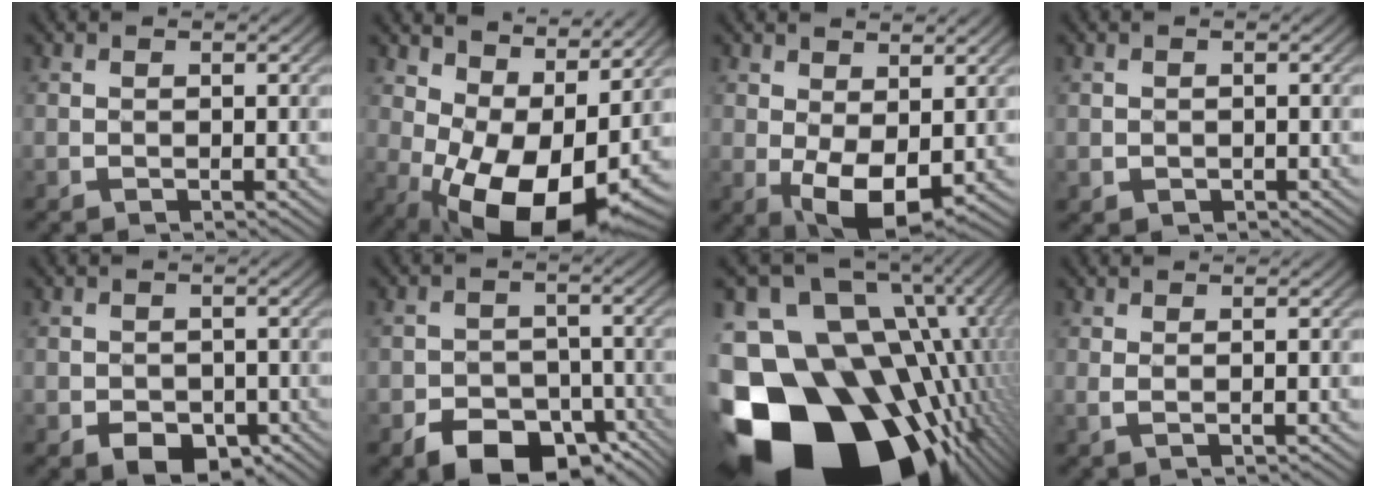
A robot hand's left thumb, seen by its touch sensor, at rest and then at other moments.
{"total": 11.4, "force": [0.4, 6.7, 9.2], "torque": [-0.127, 0.002, 0.013]}
{"total": 7.1, "force": [0.9, 4.1, 5.8], "torque": [-0.111, -0.004, 0.018]}
{"total": 0.7, "force": [-0.3, 0.6, 0.0], "torque": [-0.017, 0.001, -0.006]}
{"total": 3.5, "force": [-2.1, 2.4, 1.5], "torque": [-0.039, -0.005, -0.042]}
{"total": 8.6, "force": [-6.0, 5.3, 3.2], "torque": [-0.027, -0.025, -0.118]}
{"total": 21.6, "force": [-9.9, 14.2, 12.9], "torque": [-0.241, -0.040, -0.146]}
{"total": 0.6, "force": [0.5, 0.0, 0.3], "torque": [-0.002, -0.003, 0.012]}